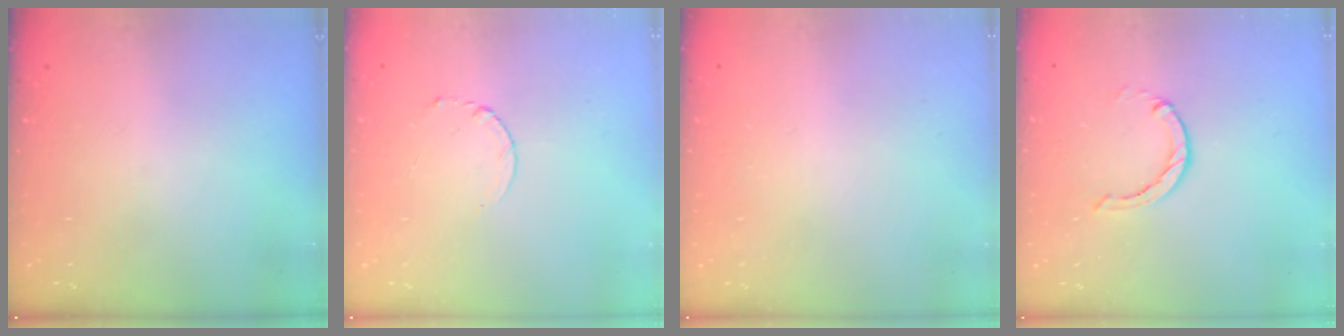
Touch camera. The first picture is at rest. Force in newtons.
{"total": 2.5, "press": 2.5, "slide": 0.3}
{"total": 2.4, "press": 2.4, "slide": 0.2}
{"total": 0.0}